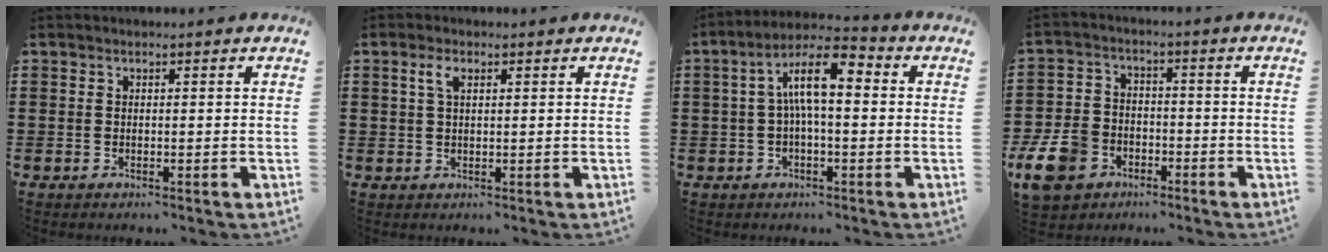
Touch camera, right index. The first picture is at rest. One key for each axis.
{"total": 2.5, "fx": 1.0, "fy": 1.0, "fz": 2.1, "tx": -0.046, "ty": 0.006, "tz": 0.017}
{"total": 8.9, "fx": 0.9, "fy": 3.1, "fz": 8.4, "tx": -0.173, "ty": 0.011, "tz": 0.010}
{"total": 7.6, "fx": -4.4, "fy": 4.9, "fz": 3.9, "tx": -0.125, "ty": 0.003, "tz": -0.094}